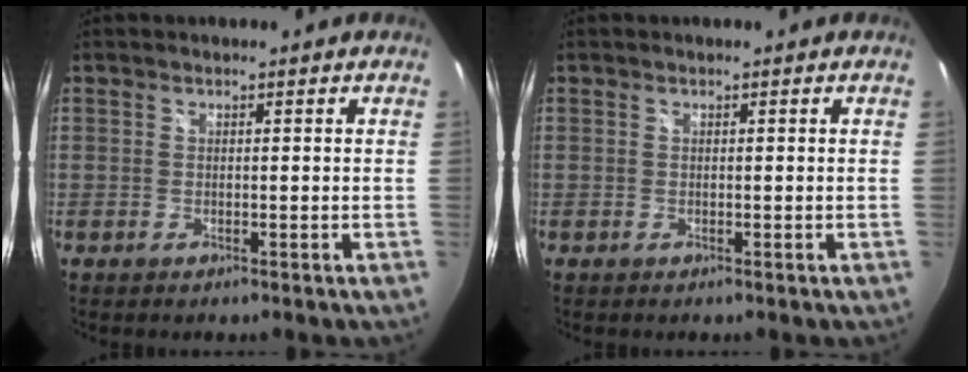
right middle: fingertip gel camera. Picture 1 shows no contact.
{"total": 0.0}